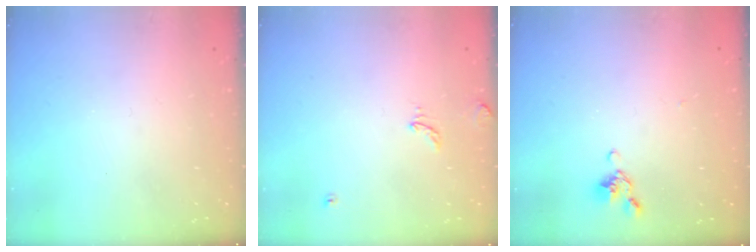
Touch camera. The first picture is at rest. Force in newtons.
{"total": 4.2, "press": 4.1, "slide": 0.4}
{"total": 5.1, "press": 4.9, "slide": 1.0}